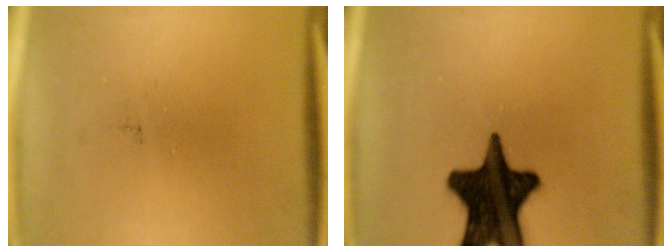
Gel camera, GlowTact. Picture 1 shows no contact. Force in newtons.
{"total": 18.9}